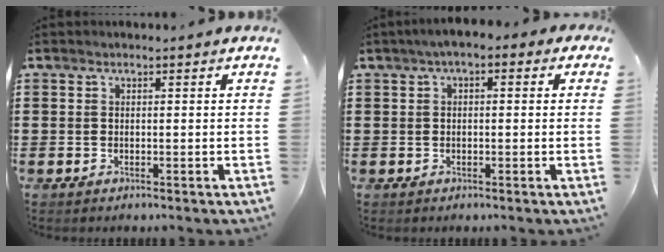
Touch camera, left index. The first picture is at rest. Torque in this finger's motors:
{"motor_torque": [1.39, -0.76, 0.55, 0.15]}